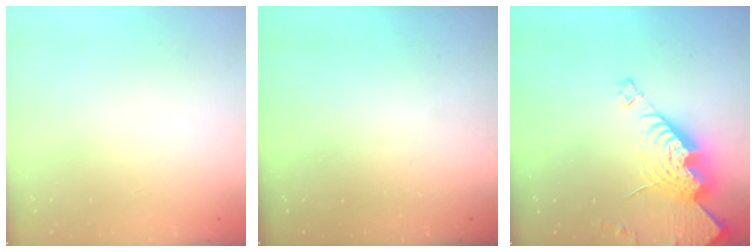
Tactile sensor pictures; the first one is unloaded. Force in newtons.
{"total": 0.0}
{"total": 24.0, "press": 23.9, "slide": 2.2}